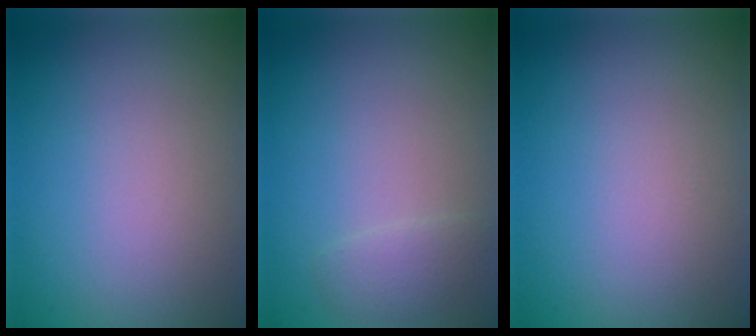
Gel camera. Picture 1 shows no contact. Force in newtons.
{"total": 1.4, "press": 1.4, "slide": 0.1}
{"total": 0.0}